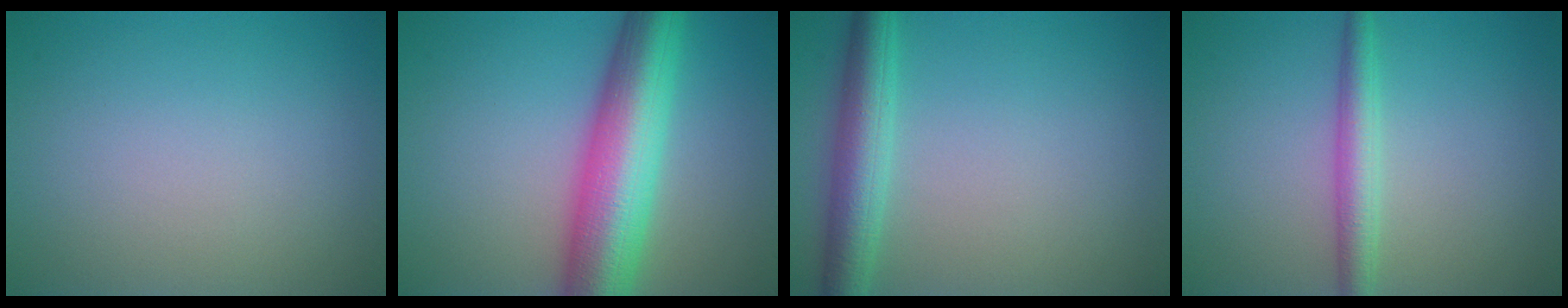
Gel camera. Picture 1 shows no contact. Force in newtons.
{"total": 10.1, "press": 10.1, "slide": 0.2}
{"total": 4.4, "press": 4.4, "slide": 0.0}
{"total": 3.0, "press": 3.0, "slide": 0.1}